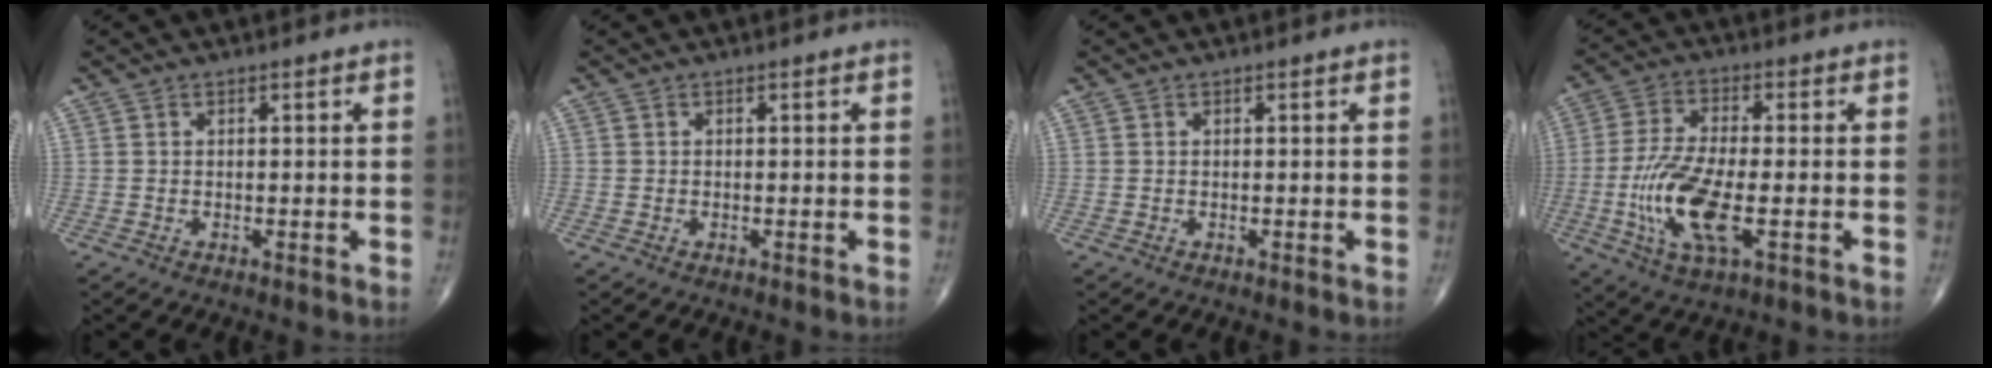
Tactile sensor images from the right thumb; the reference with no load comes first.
{"total": 0.0}
{"total": 0.0}
{"total": 13.1, "force": [-3.1, 4.6, 11.9], "torque": [-0.256, -0.001, -0.057]}